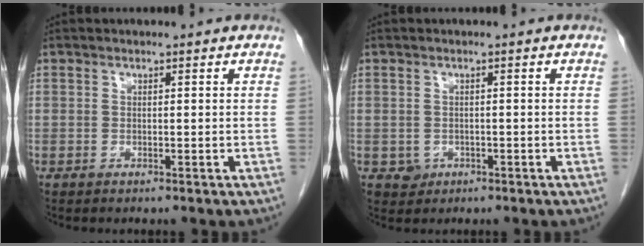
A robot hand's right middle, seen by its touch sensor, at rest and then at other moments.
{"total": 1.8, "force": [-0.6, 1.6, 0.4], "torque": [-0.003, 0.005, -0.004]}